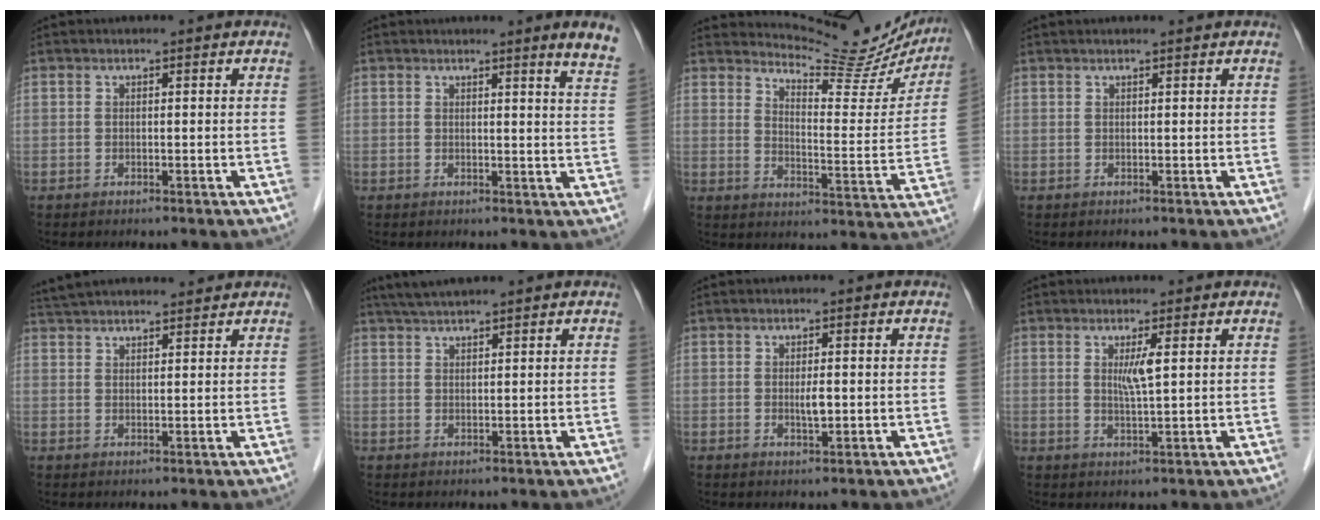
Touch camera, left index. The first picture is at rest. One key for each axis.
{"total": 4.6, "fx": 3.8, "fy": -0.9, "fz": 2.3, "tx": -0.028, "ty": -0.027, "tz": 0.028}
{"total": 15.9, "fx": 15.2, "fy": 3.0, "fz": 3.3, "tx": -0.040, "ty": -0.052, "tz": 0.181}
{"total": 1.4, "fx": 1.2, "fy": 0.0, "fz": 0.7, "tx": -0.009, "ty": 0.018, "tz": 0.021}
{"total": 13.1, "fx": 12.1, "fy": 2.1, "fz": 4.8, "tx": -0.080, "ty": 0.045, "tz": 0.189}
{"total": 4.5, "fx": 3.9, "fy": -0.2, "fz": 2.2, "tx": -0.040, "ty": 0.029, "tz": 0.074}
{"total": 1.7, "fx": -0.1, "fy": 0.4, "fz": 1.7, "tx": -0.036, "ty": -0.002, "tz": -0.001}
{"total": 2.7, "fx": 0.9, "fy": -0.2, "fz": 2.5, "tx": -0.052, "ty": -0.005, "tz": 0.019}